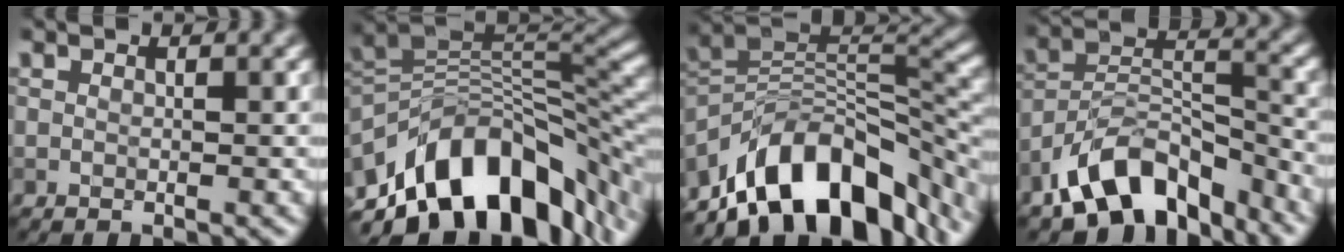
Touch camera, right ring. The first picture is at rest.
{"total": 13.3, "force": [-5.6, 6.8, 10.1], "torque": [-0.153, 0.018, -0.099]}
{"total": 13.1, "force": [-7.4, 5.9, 9.1], "torque": [-0.149, 0.030, -0.138]}
{"total": 9.9, "force": [-7.1, 4.8, 4.9], "torque": [-0.070, 0.006, -0.138]}